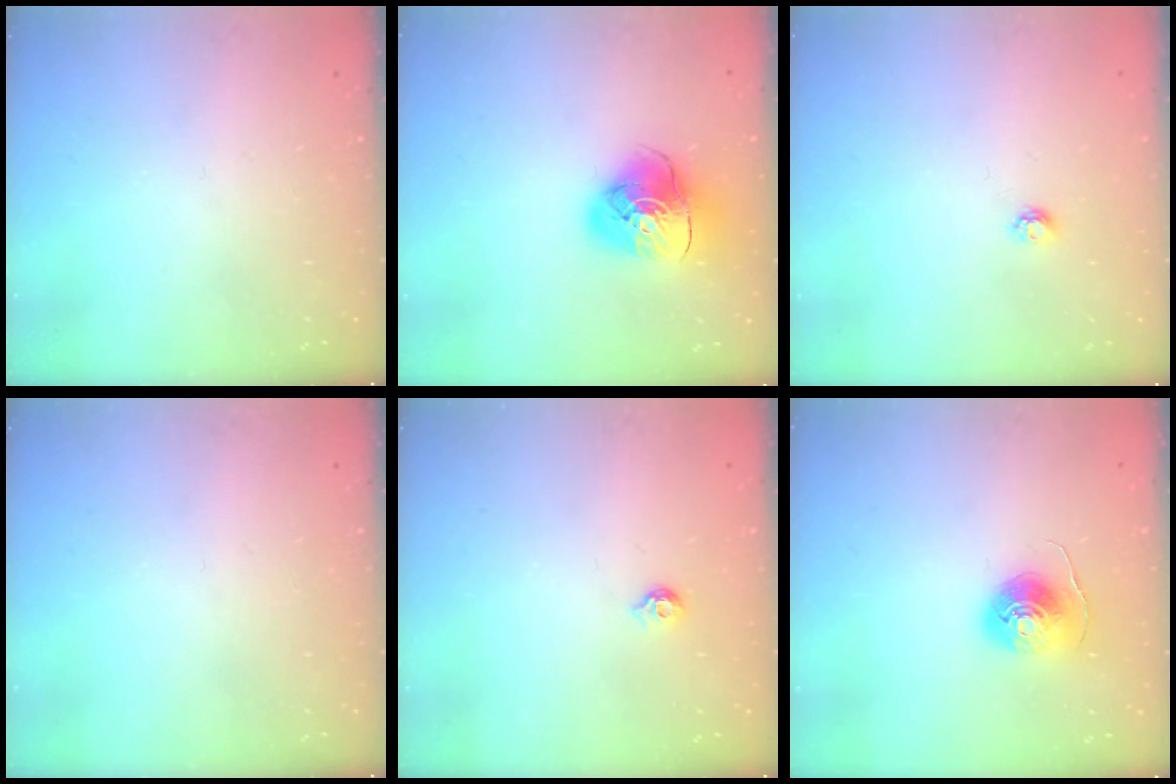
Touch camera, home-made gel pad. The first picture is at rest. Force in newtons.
{"total": 12.3, "press": 12.2, "slide": 1.7}
{"total": 3.6, "press": 3.6, "slide": 0.5}
{"total": 0.0}
{"total": 4.8, "press": 4.7, "slide": 0.9}
{"total": 8.5, "press": 8.5, "slide": 0.3}